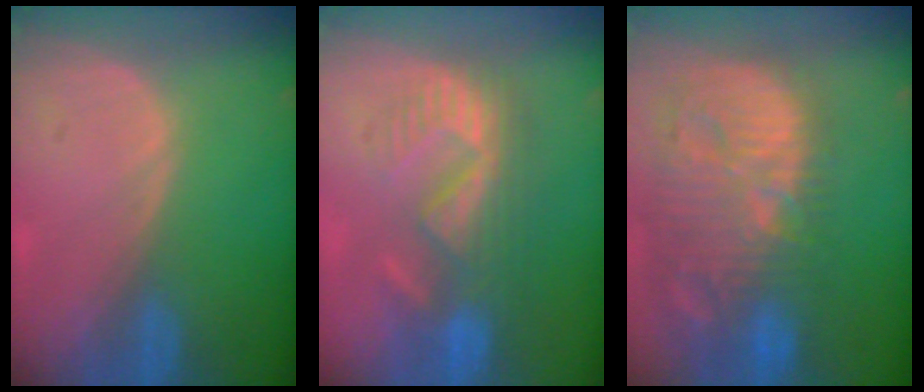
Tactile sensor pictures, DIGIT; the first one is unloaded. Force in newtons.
{"total": 8.6, "press": 8.2, "slide": 2.8}
{"total": 14.7, "press": 12.7, "slide": 7.3}